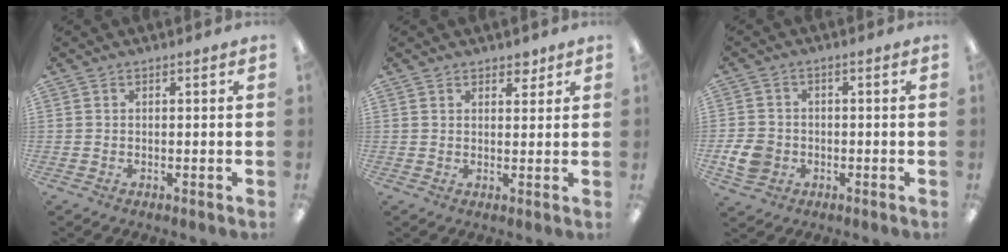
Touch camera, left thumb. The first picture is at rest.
{"total": 2.9, "force": [2.3, 1.6, 0.8], "torque": [0.006, -0.008, 0.038]}
{"total": 6.0, "force": [-1.6, 5.0, 2.9], "torque": [-0.059, 0.006, -0.029]}